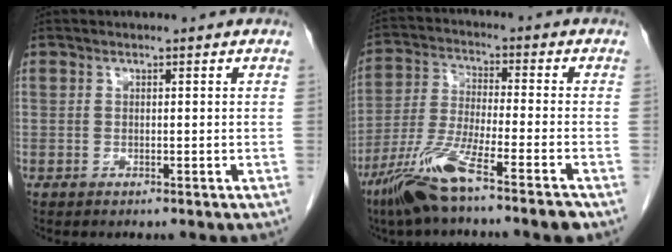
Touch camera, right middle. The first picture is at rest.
{"total": 11.5, "force": [-7.7, -0.1, 8.6], "torque": [-0.180, -0.028, -0.149]}